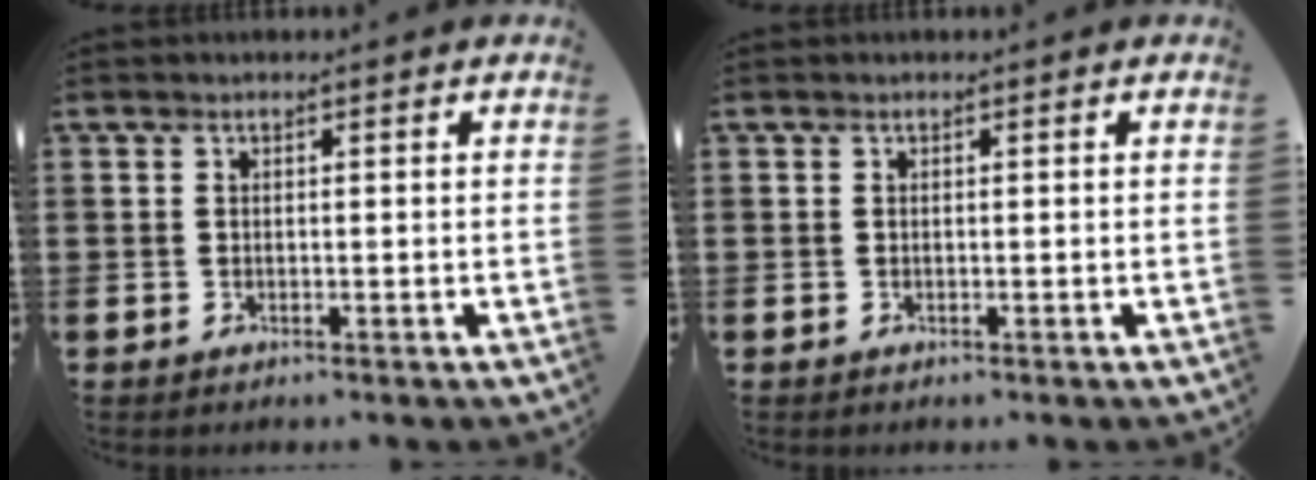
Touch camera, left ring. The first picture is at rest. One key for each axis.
{"total": 0.0}